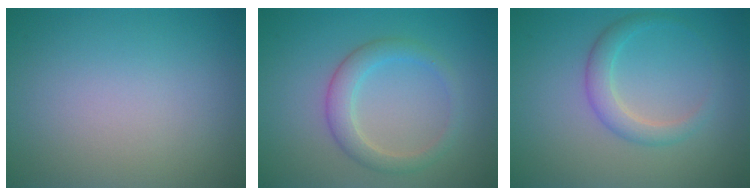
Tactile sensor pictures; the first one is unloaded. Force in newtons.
{"total": 2.8, "press": 2.8, "slide": 0.2}
{"total": 2.4, "press": 2.4, "slide": 0.1}